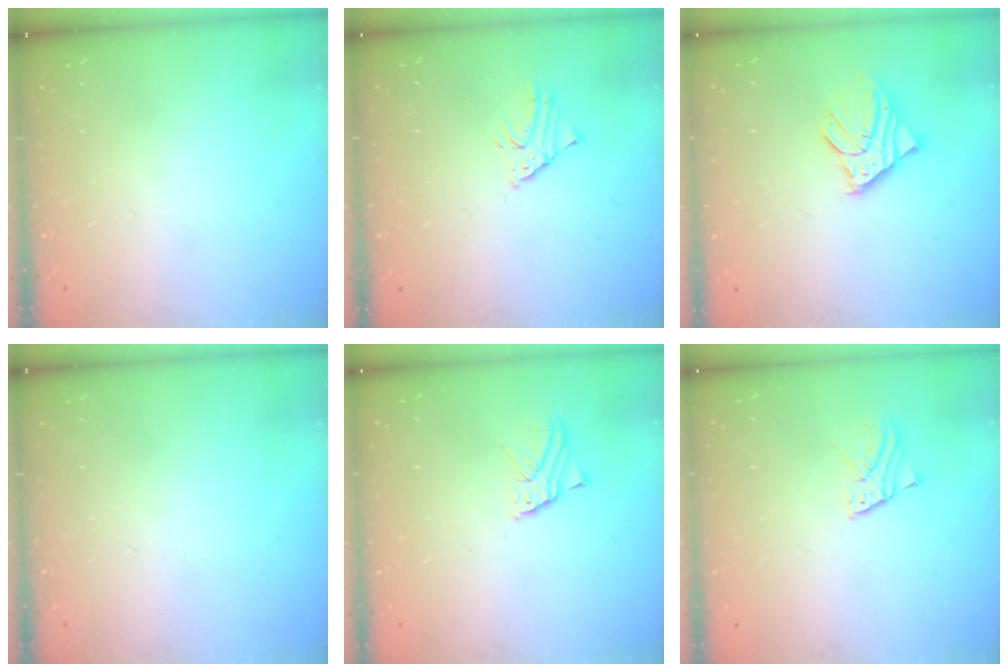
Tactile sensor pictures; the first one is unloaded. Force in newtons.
{"total": 1.7, "press": 1.7, "slide": 0.1}
{"total": 11.0, "press": 10.7, "slide": 2.2}
{"total": 0.0}
{"total": 2.6, "press": 2.6, "slide": 0.2}
{"total": 2.4, "press": 2.4, "slide": 0.2}